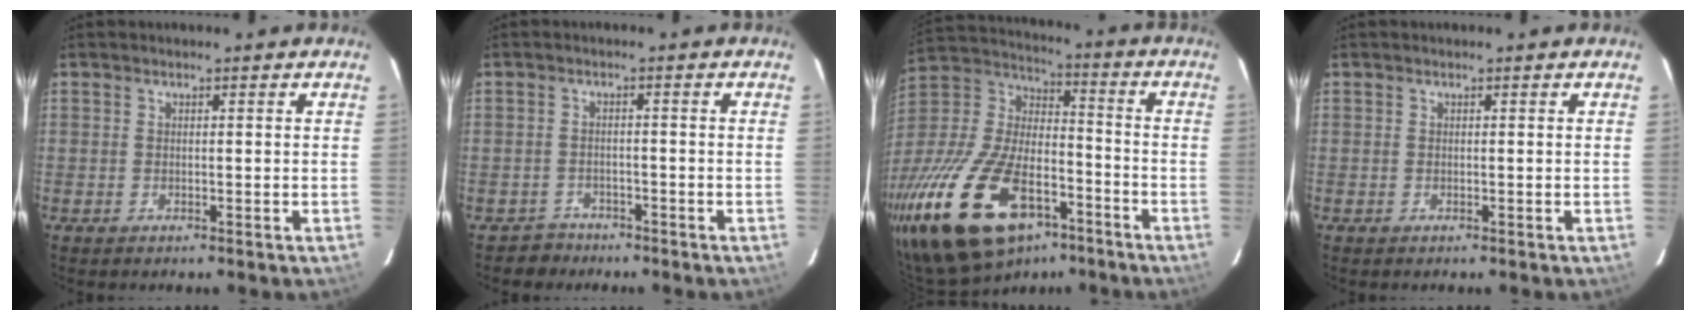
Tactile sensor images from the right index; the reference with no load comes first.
{"total": 3.2, "force": [-2.4, 2.0, -0.5], "torque": [0.003, 0.014, -0.039]}
{"total": 28.5, "force": [-16.7, 13.9, 18.5], "torque": [-0.377, -0.019, -0.277]}
{"total": 0.0}